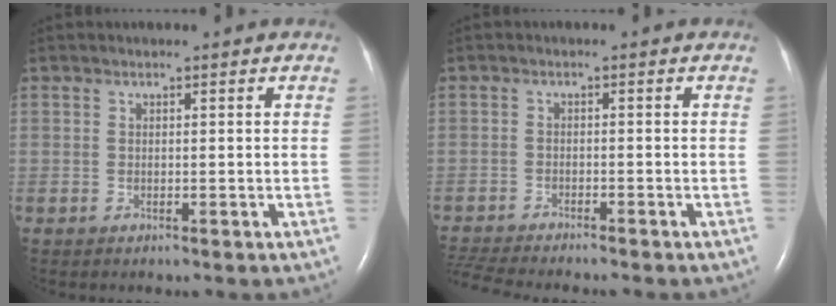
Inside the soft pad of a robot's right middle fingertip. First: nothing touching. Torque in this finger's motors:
{"motor_torque": [0.59, -0.67, 0.22, 0.07]}